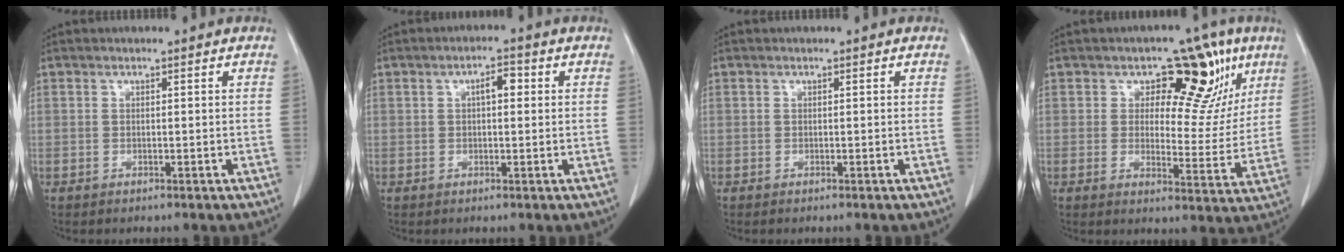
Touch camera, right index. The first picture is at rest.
{"total": 2.9, "force": [0.6, 1.1, 2.6], "torque": [-0.043, 0.010, 0.008]}
{"total": 0.0}
{"total": 12.8, "force": [6.5, 7.1, 8.5], "torque": [-0.077, 0.014, 0.089]}